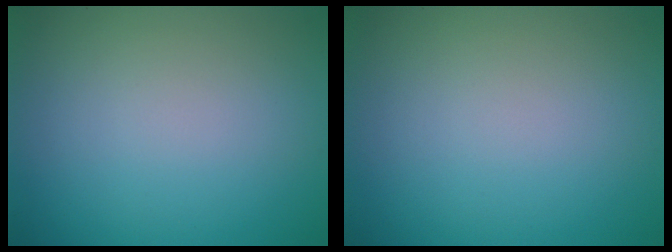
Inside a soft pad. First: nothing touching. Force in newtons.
{"total": 0.0}